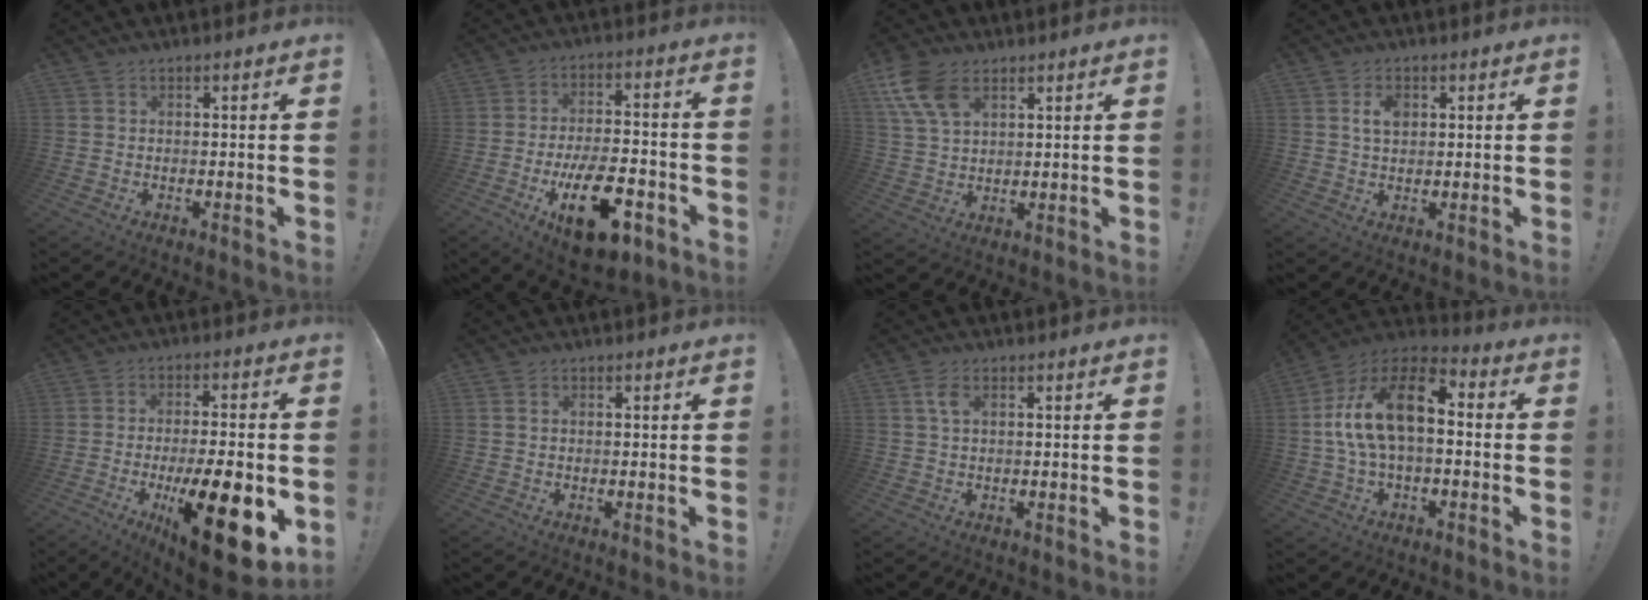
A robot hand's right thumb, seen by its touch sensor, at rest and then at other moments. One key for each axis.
{"total": 19.1, "fx": -8.3, "fy": 8.8, "fz": 14.8, "tx": -0.221, "ty": 0.049, "tz": -0.125}
{"total": 10.8, "fx": 5.5, "fy": 6.4, "fz": 6.8, "tx": -0.138, "ty": -0.014, "tz": 0.105}
{"total": 4.3, "fx": 1.3, "fy": 2.7, "fz": 3.1, "tx": -0.041, "ty": -0.003, "tz": 0.017}
{"total": 19.9, "fx": -6.3, "fy": 5.4, "fz": 18.1, "tx": -0.260, "ty": 0.023, "tz": -0.087}
{"total": 0.6, "fx": 0.0, "fy": 0.5, "fz": 0.3, "tx": -0.006, "ty": 0.002, "tz": 0.000}
{"total": 3.2, "fx": 1.0, "fy": 1.5, "fz": 2.6, "tx": -0.050, "ty": 0.002, "tz": 0.016}
{"total": 17.1, "fx": 2.1, "fy": 9.1, "fz": 14.3, "tx": -0.250, "ty": 0.003, "tz": 0.039}